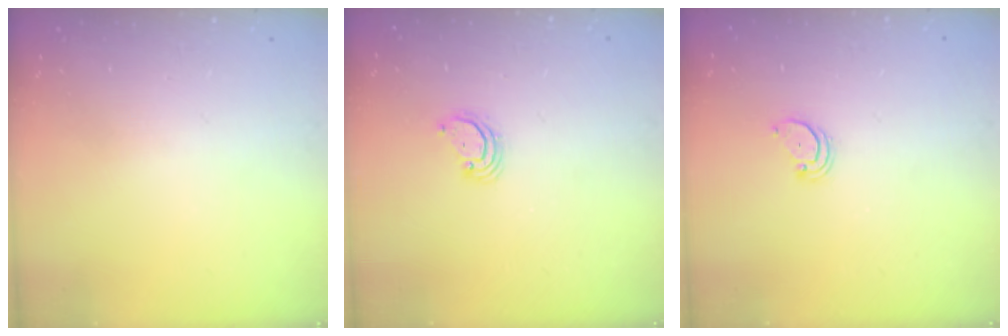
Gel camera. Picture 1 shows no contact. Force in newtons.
{"total": 2.9, "press": 2.9, "slide": 0.3}
{"total": 2.0, "press": 2.0, "slide": 0.2}